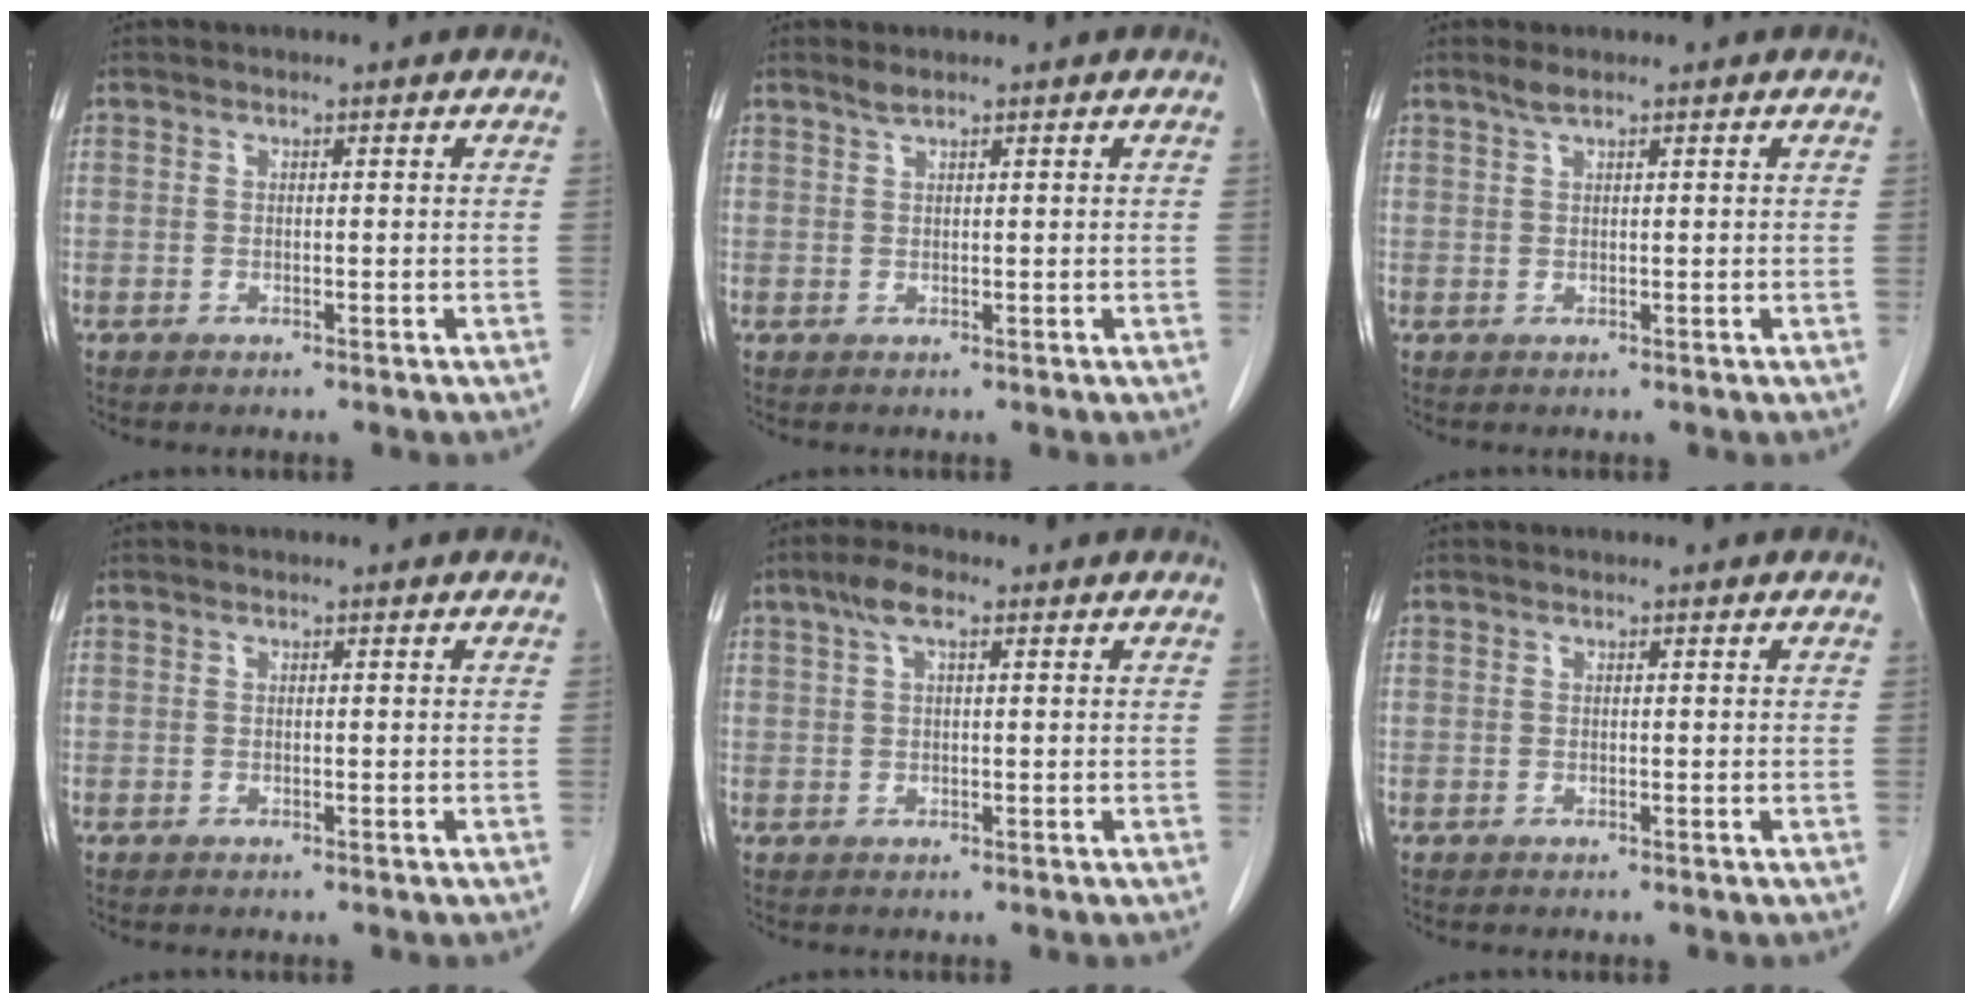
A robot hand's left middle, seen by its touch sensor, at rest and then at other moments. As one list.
[{"total": 1.0, "force": [0.9, -0.1, 0.5], "torque": [-0.012, 0.001, 0.022]}, {"total": 1.4, "force": [1.1, 0.0, 0.9], "torque": [-0.021, 0.004, 0.025]}, {"total": 0.0}, {"total": 3.7, "force": [2.0, 0.9, 3.0], "torque": [-0.065, 0.016, 0.039]}, {"total": 0.0}]